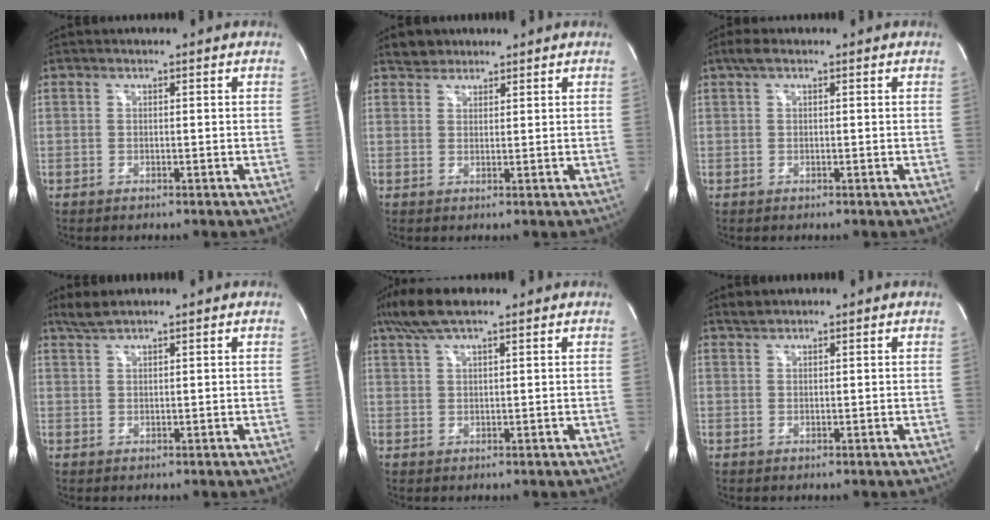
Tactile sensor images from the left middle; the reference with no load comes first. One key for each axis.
{"total": 2.3, "fx": 1.9, "fy": 1.4, "fz": 0.0, "tx": -0.002, "ty": 0.011, "tz": 0.031}
{"total": 1.9, "fx": 1.2, "fy": 0.6, "fz": 1.4, "tx": -0.034, "ty": 0.021, "tz": 0.020}
{"total": 2.2, "fx": 2.0, "fy": -0.2, "fz": 1.0, "tx": -0.024, "ty": 0.010, "tz": 0.045}
{"total": 6.7, "fx": 4.9, "fy": 1.2, "fz": 4.4, "tx": -0.092, "ty": 0.029, "tz": 0.090}
{"total": 1.1, "fx": 1.1, "fy": 0.2, "fz": 0.1, "tx": -0.008, "ty": 0.007, "tz": 0.026}